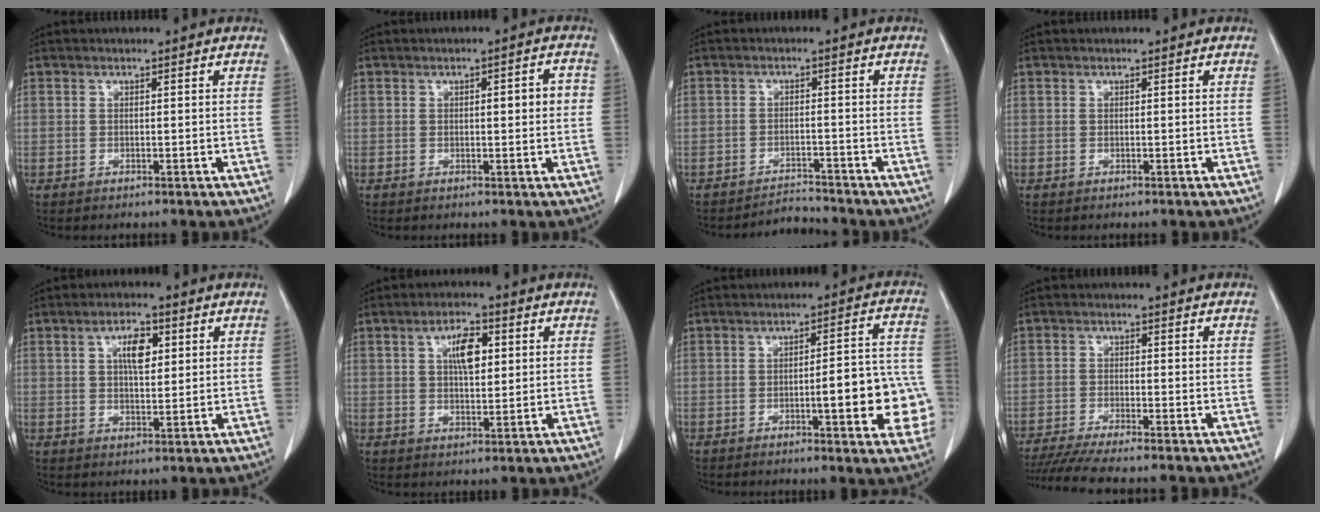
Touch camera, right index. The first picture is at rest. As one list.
[{"total": 3.3, "force": [0.3, 0.9, 3.2], "torque": [-0.042, 0.008, 0.003]}, {"total": 2.9, "force": [-2.8, 0.1, -0.9], "torque": [0.016, -0.006, -0.042]}, {"total": 0.0}, {"total": 5.1, "force": [1.7, 2.1, 4.3], "torque": [-0.074, 0.004, 0.028]}, {"total": 5.7, "force": [1.7, 2.2, 5.0], "torque": [-0.086, 0.005, 0.030]}, {"total": 12.1, "force": [-3.3, 2.5, 11.3], "torque": [-0.116, 0.027, -0.037]}, {"total": 8.7, "force": [-7.6, -0.5, 4.3], "torque": [-0.062, -0.021, -0.125]}]